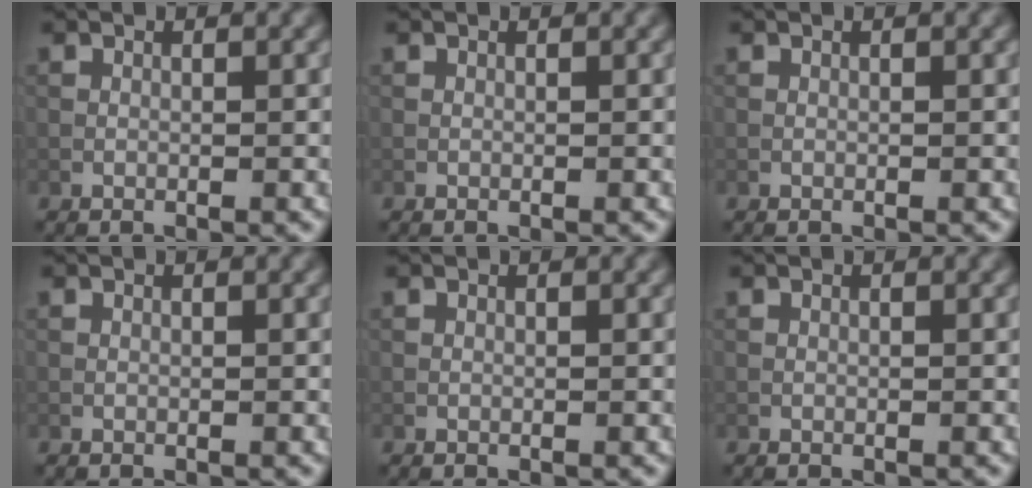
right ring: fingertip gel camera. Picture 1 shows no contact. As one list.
[{"total": 0.0}, {"total": 0.0}, {"total": 0.0}, {"total": 0.0}, {"total": 0.0}]